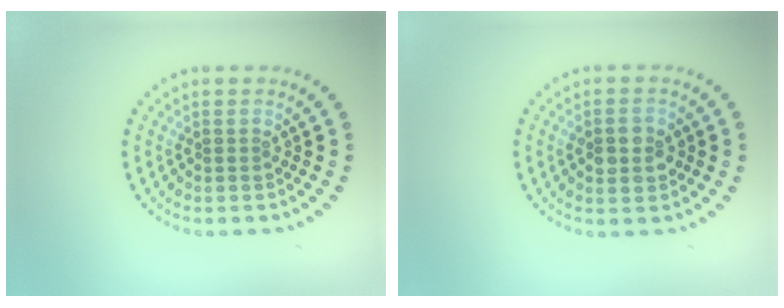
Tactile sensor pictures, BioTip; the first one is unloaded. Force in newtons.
{"total": 2.9, "press": 2.9, "slide": 0.0}